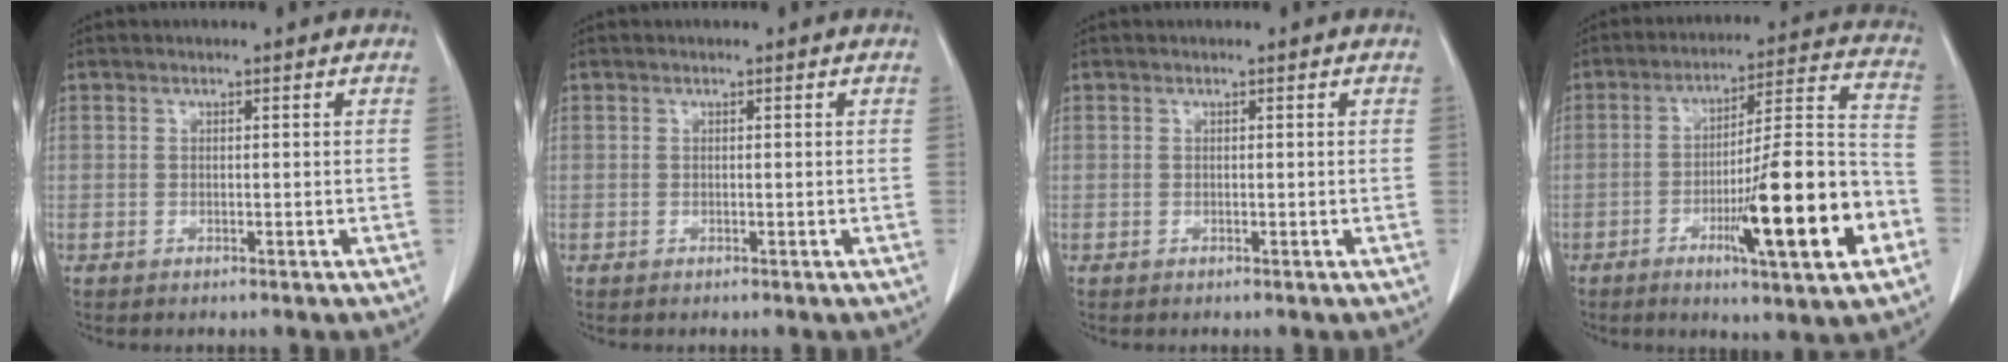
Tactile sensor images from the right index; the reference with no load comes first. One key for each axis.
{"total": 0.0}
{"total": 0.0}
{"total": 18.7, "fx": -6.7, "fy": 1.3, "fz": 17.4, "tx": -0.253, "ty": 0.001, "tz": -0.097}